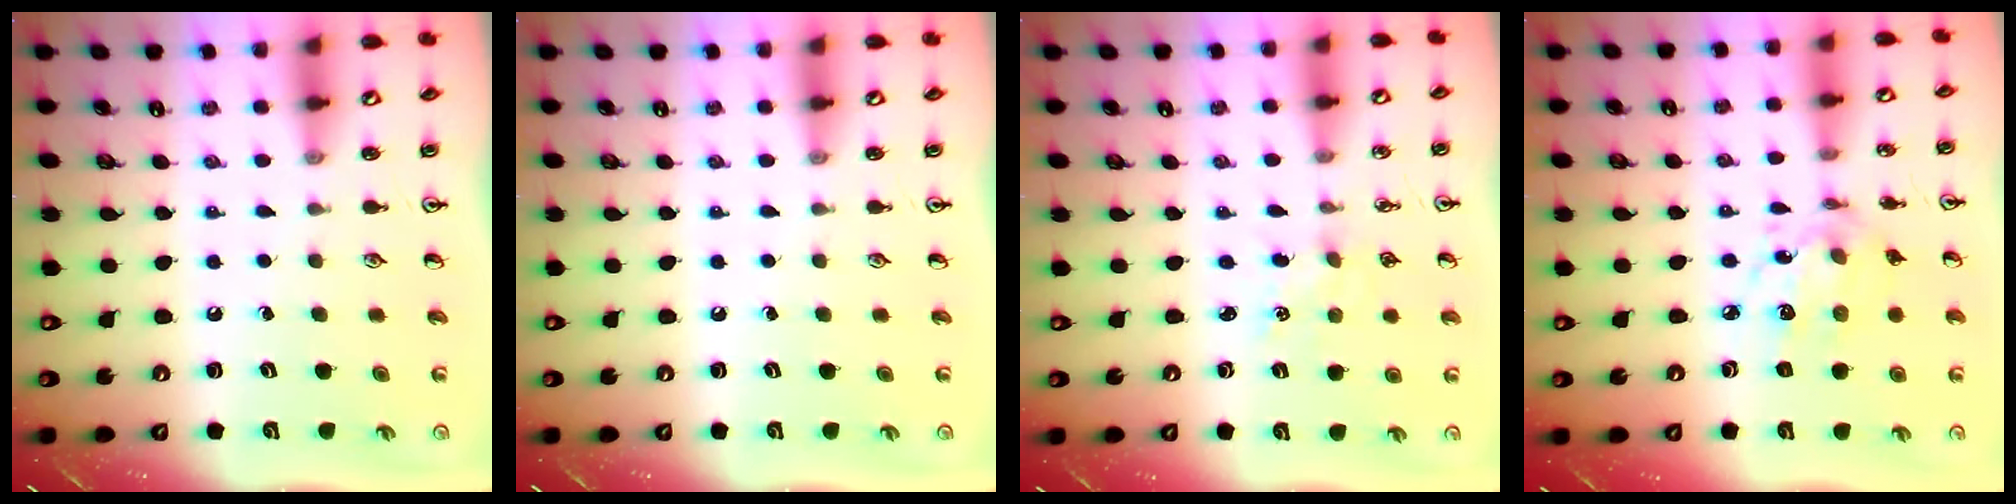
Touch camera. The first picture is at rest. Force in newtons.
{"total": 0.0}
{"total": 2.6, "press": 2.6, "slide": 0.4}
{"total": 9.3, "press": 9.3, "slide": 0.7}